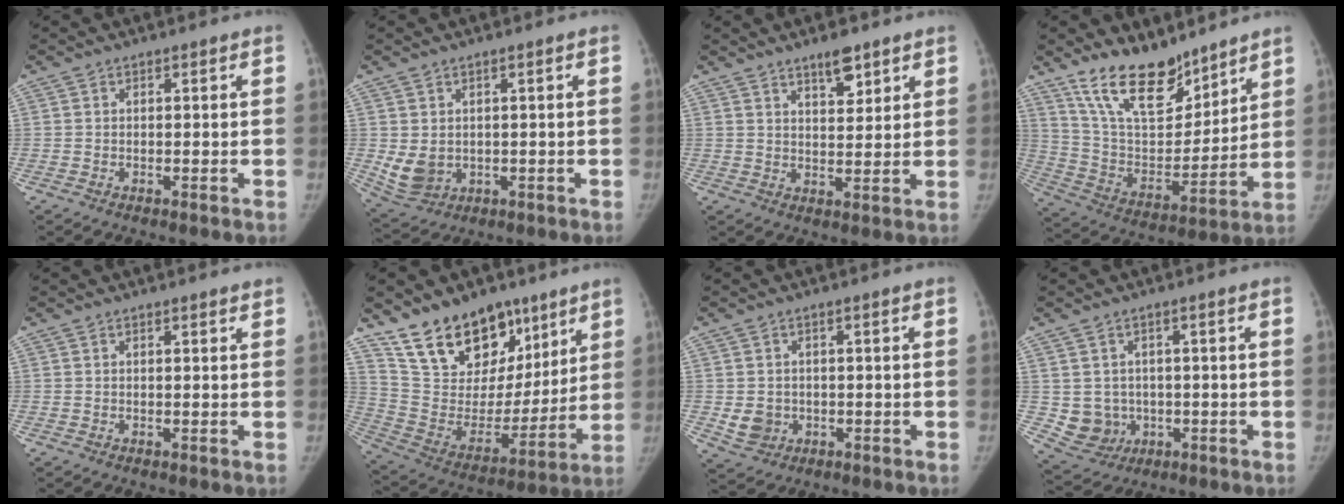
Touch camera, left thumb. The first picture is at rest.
{"total": 5.8, "force": [0.2, 4.7, 3.4], "torque": [-0.057, -0.013, 0.023]}
{"total": 5.5, "force": [3.9, 1.9, 3.4], "torque": [-0.038, -0.028, 0.063]}
{"total": 17.9, "force": [13.5, 7.6, 9.1], "torque": [-0.114, -0.079, 0.252]}
{"total": 0.8, "force": [0.7, 0.0, 0.4], "torque": [-0.005, 0.000, 0.011]}
{"total": 21.1, "force": [14.2, 12.5, 9.1], "torque": [-0.105, -0.073, 0.253]}
{"total": 4.4, "force": [-0.5, 3.9, 1.9], "torque": [-0.019, 0.000, 0.002]}
{"total": 6.5, "force": [-0.4, 6.1, 2.3], "torque": [-0.016, 0.003, 0.011]}